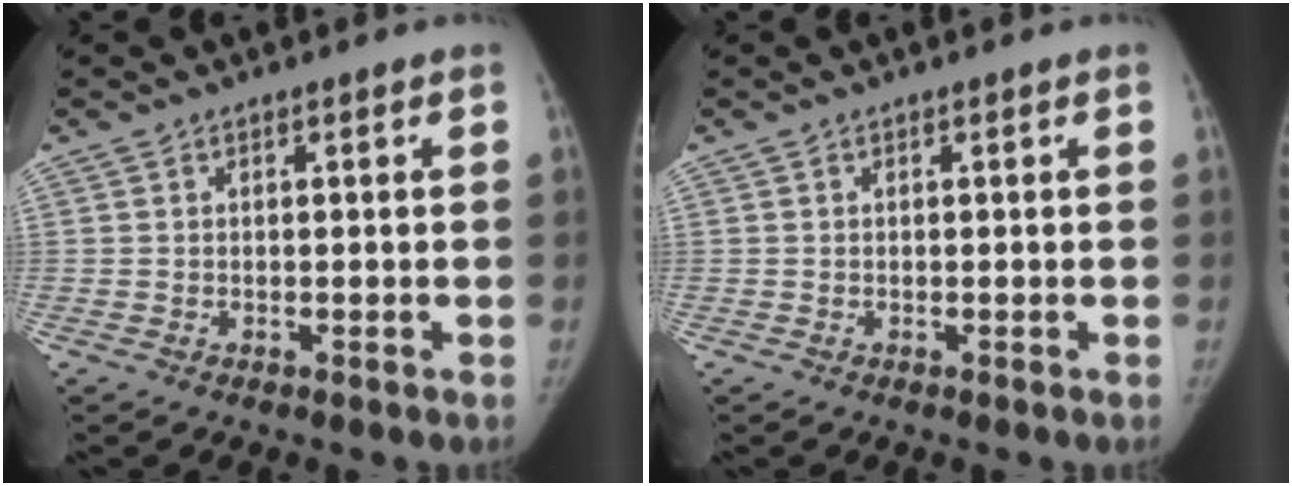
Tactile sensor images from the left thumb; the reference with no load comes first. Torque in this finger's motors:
{"motor_torque": [0.02, -0.01, 0.04, -0.01, 0.03]}